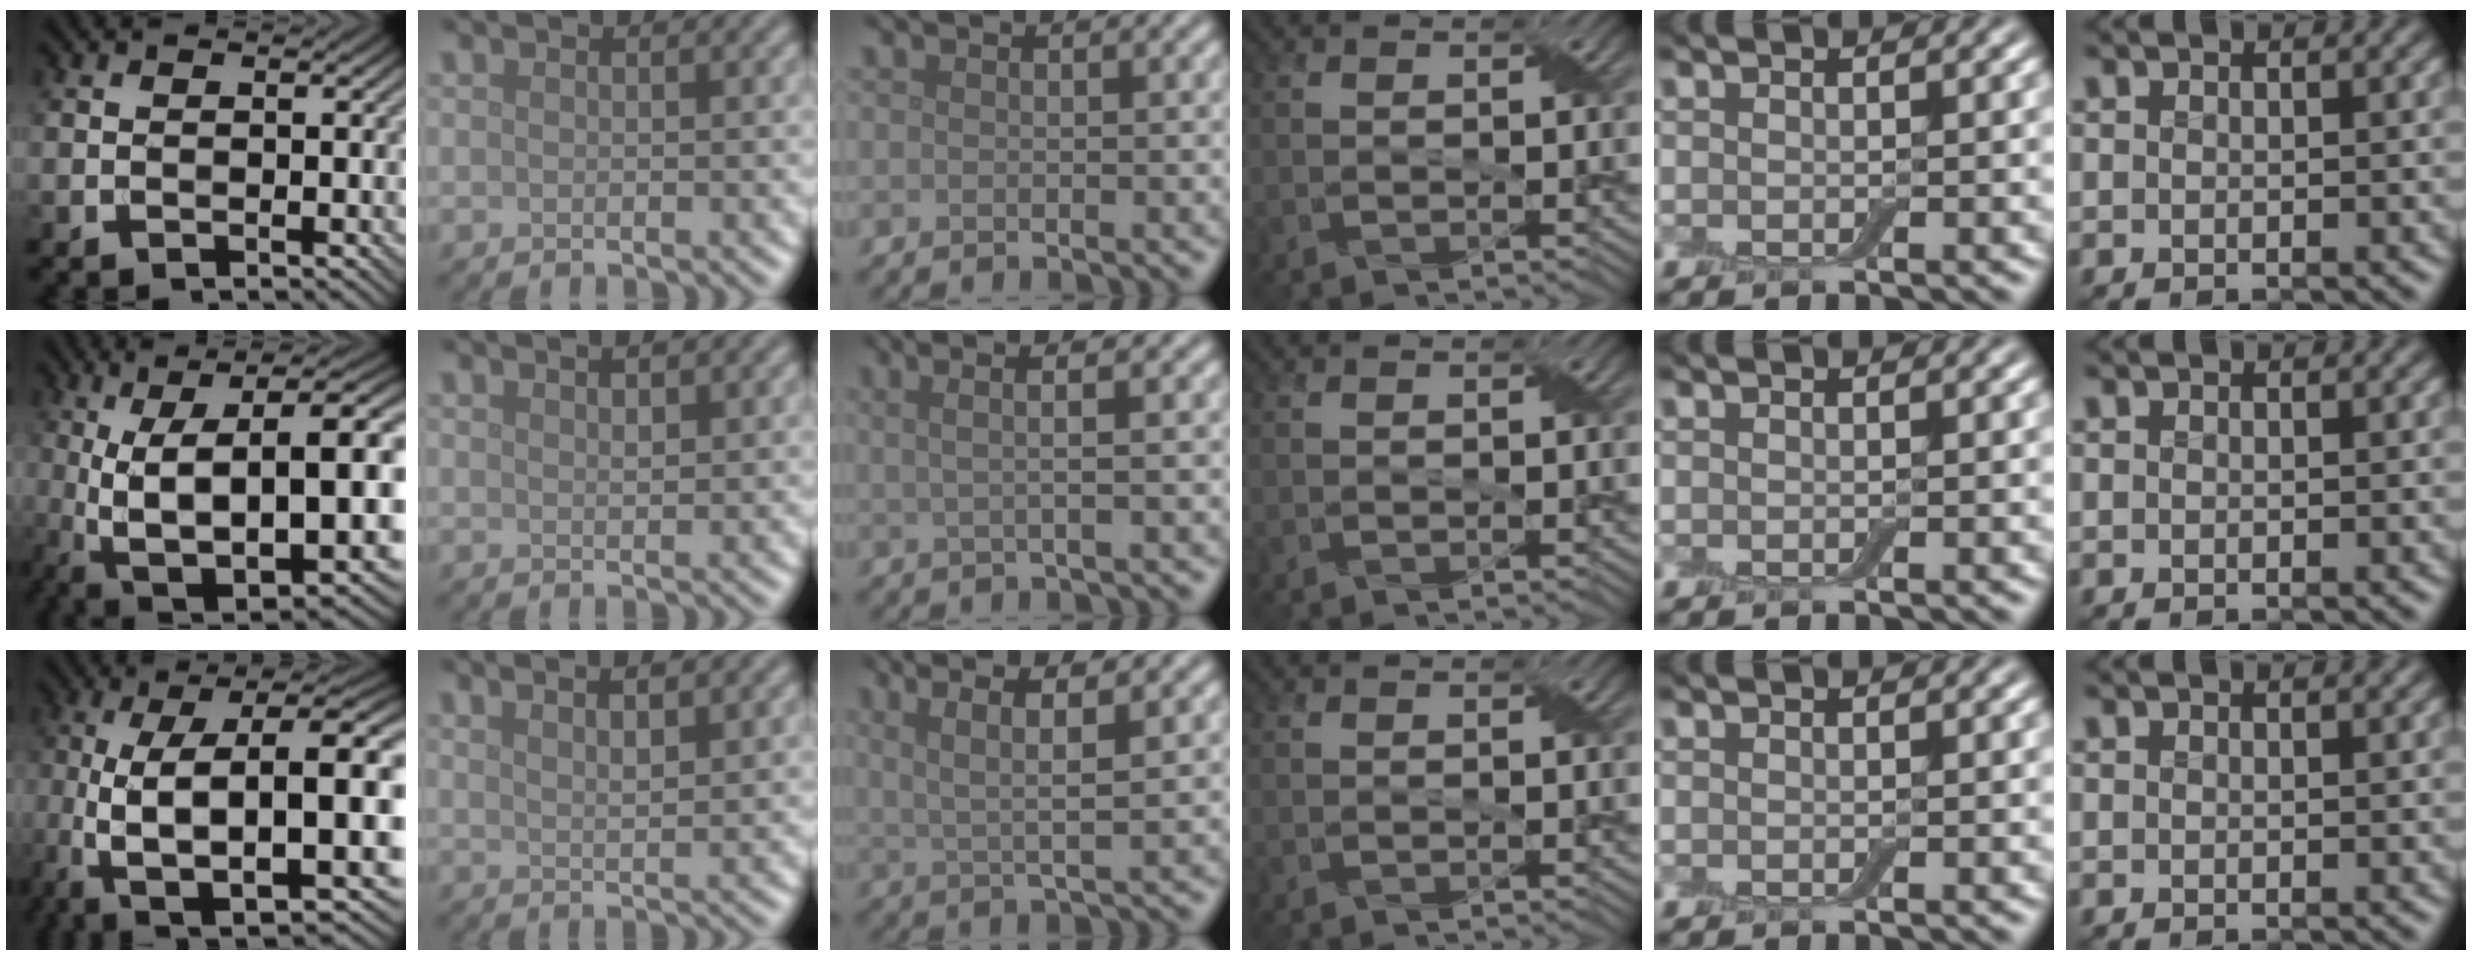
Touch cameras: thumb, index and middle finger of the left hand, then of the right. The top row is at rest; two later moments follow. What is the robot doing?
{"motion": "peel", "object": "bubble wrap"}